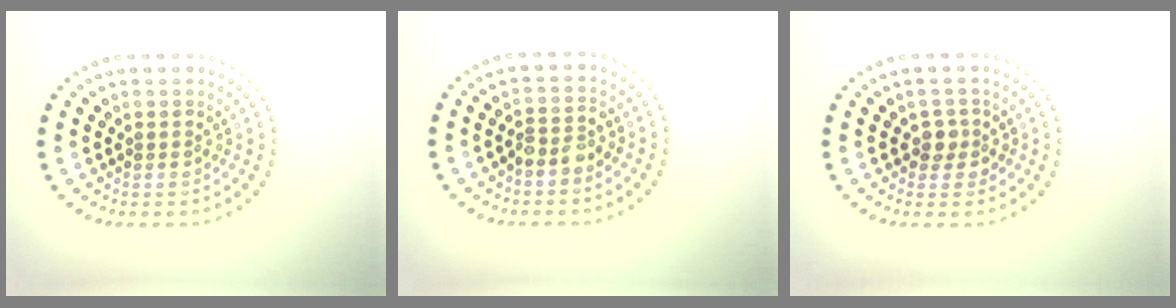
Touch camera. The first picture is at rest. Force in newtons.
{"total": 1.9, "press": 1.5, "slide": 1.1}
{"total": 1.5, "press": 1.2, "slide": 0.9}